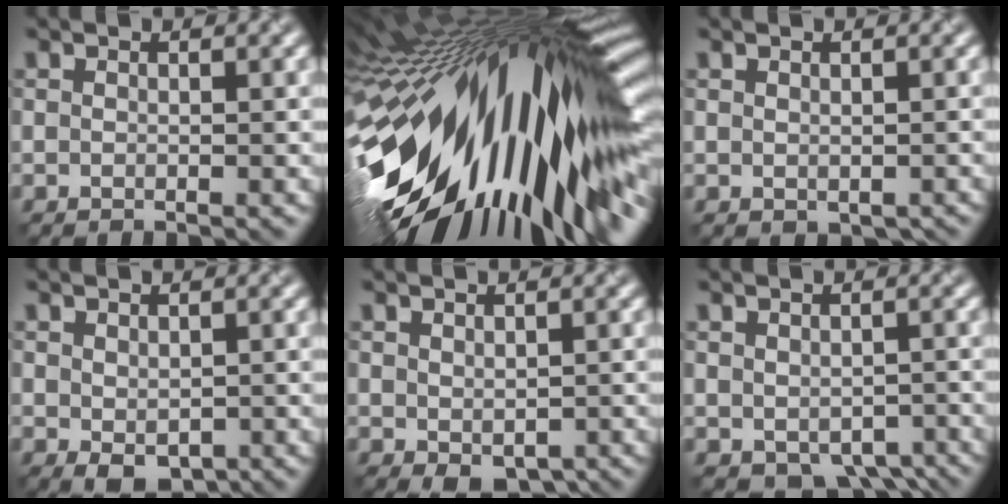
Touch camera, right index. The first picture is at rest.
{"total": 20.0, "force": [-3.2, 7.1, 18.4], "torque": [-0.314, -0.022, -0.075]}
{"total": 0.9, "force": [0.0, 0.7, 0.6], "torque": [-0.010, -0.006, 0.007]}
{"total": 2.4, "force": [-0.5, 1.5, 1.8], "torque": [-0.027, -0.011, 0.001]}
{"total": 2.5, "force": [-0.5, 1.6, 1.8], "torque": [-0.025, -0.014, 0.004]}
{"total": 4.5, "force": [-2.1, 2.9, 2.7], "torque": [-0.030, -0.020, -0.017]}